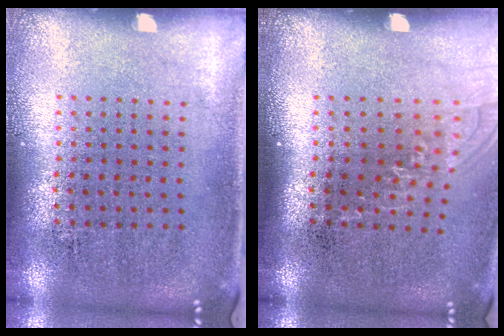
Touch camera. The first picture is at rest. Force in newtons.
{"total": 1.1, "press": 0.9, "slide": 0.6}